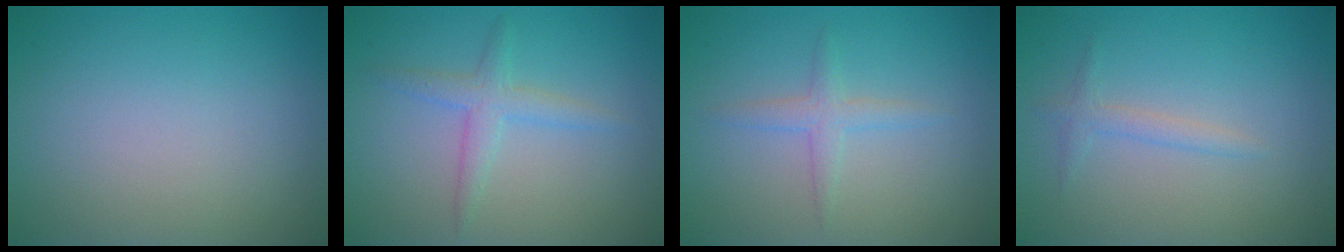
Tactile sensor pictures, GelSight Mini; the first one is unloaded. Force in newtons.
{"total": 2.2, "press": 2.2, "slide": 0.2}
{"total": 1.7, "press": 1.7, "slide": 0.1}
{"total": 1.3, "press": 1.3, "slide": 0.0}